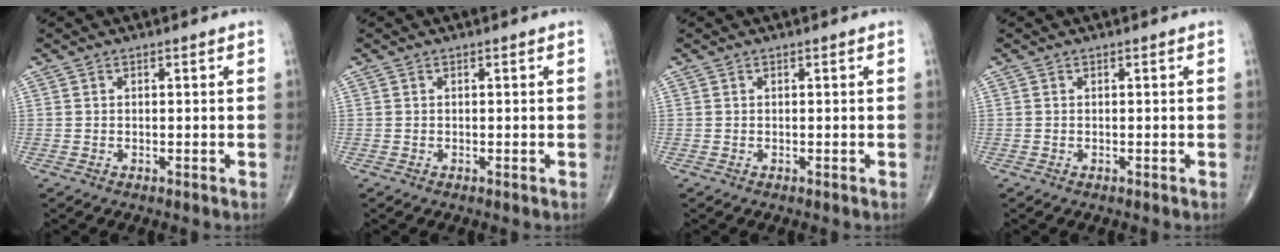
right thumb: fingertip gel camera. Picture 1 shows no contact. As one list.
[{"total": 0.0}, {"total": 0.0}, {"total": 0.0}]